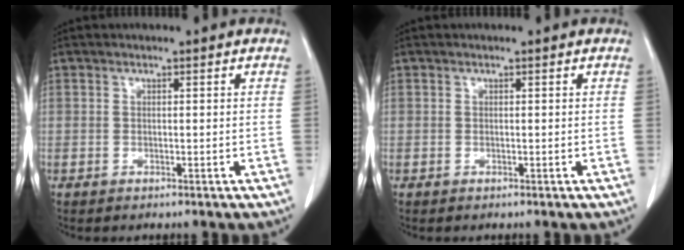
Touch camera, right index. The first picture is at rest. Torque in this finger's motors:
{"motor_torque": [0.01, 0.00, 0.00, 0.00]}